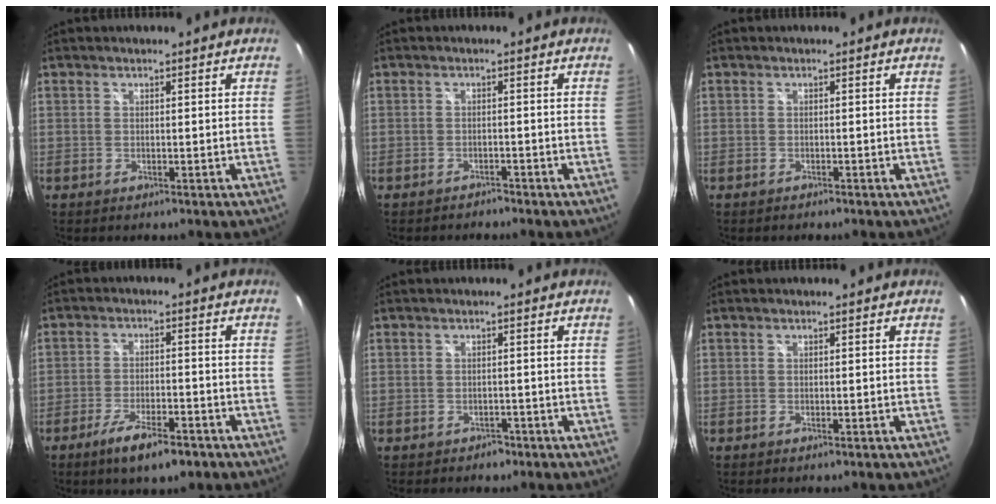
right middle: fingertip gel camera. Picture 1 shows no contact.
{"total": 1.9, "force": [-1.8, 0.6, 0.3], "torque": [-0.009, -0.005, -0.029]}
{"total": 0.9, "force": [-0.8, 0.3, 0.2], "torque": [-0.006, -0.002, -0.015]}
{"total": 9.2, "force": [-6.0, 2.6, 6.4], "torque": [-0.134, -0.017, -0.098]}
{"total": 2.1, "force": [-1.5, 1.4, 0.5], "torque": [-0.013, -0.003, -0.019]}
{"total": 0.7, "force": [-0.5, 0.2, 0.4], "torque": [-0.007, 0.000, -0.008]}